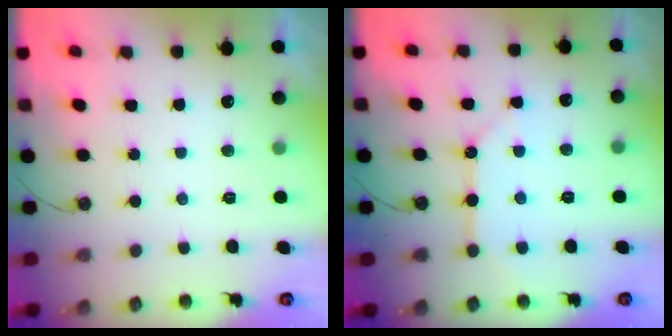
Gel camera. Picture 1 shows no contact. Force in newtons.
{"total": 10.4, "press": 10.3, "slide": 1.2}